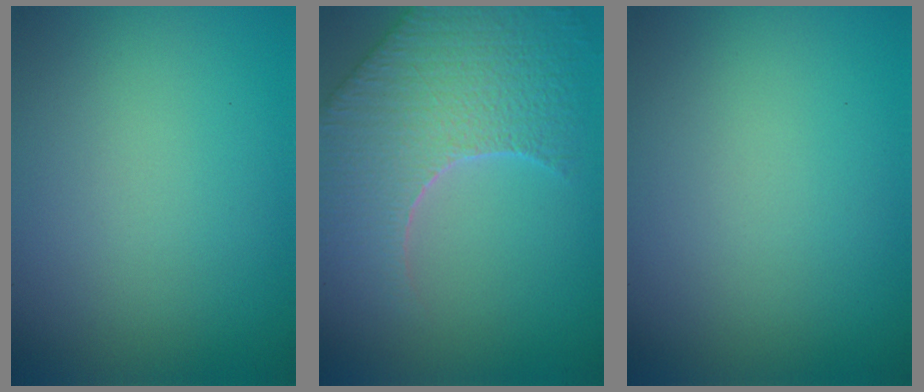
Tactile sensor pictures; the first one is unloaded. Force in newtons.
{"total": 8.5, "press": 6.5, "slide": 5.5}
{"total": 0.0}